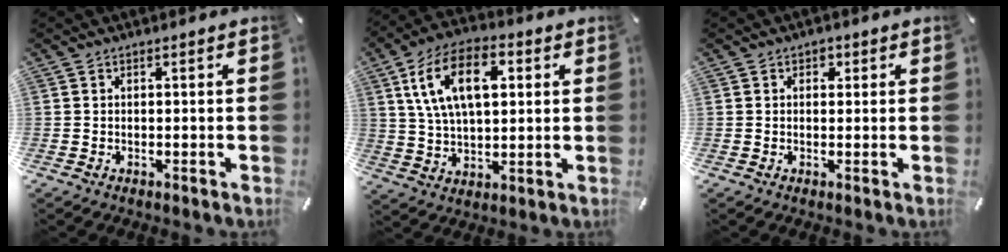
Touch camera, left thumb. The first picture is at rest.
{"total": 14.9, "force": [4.9, 8.5, 11.2], "torque": [-0.233, 0.009, 0.083]}
{"total": 1.7, "force": [0.5, 1.4, 0.6], "torque": [0.002, 0.000, 0.003]}